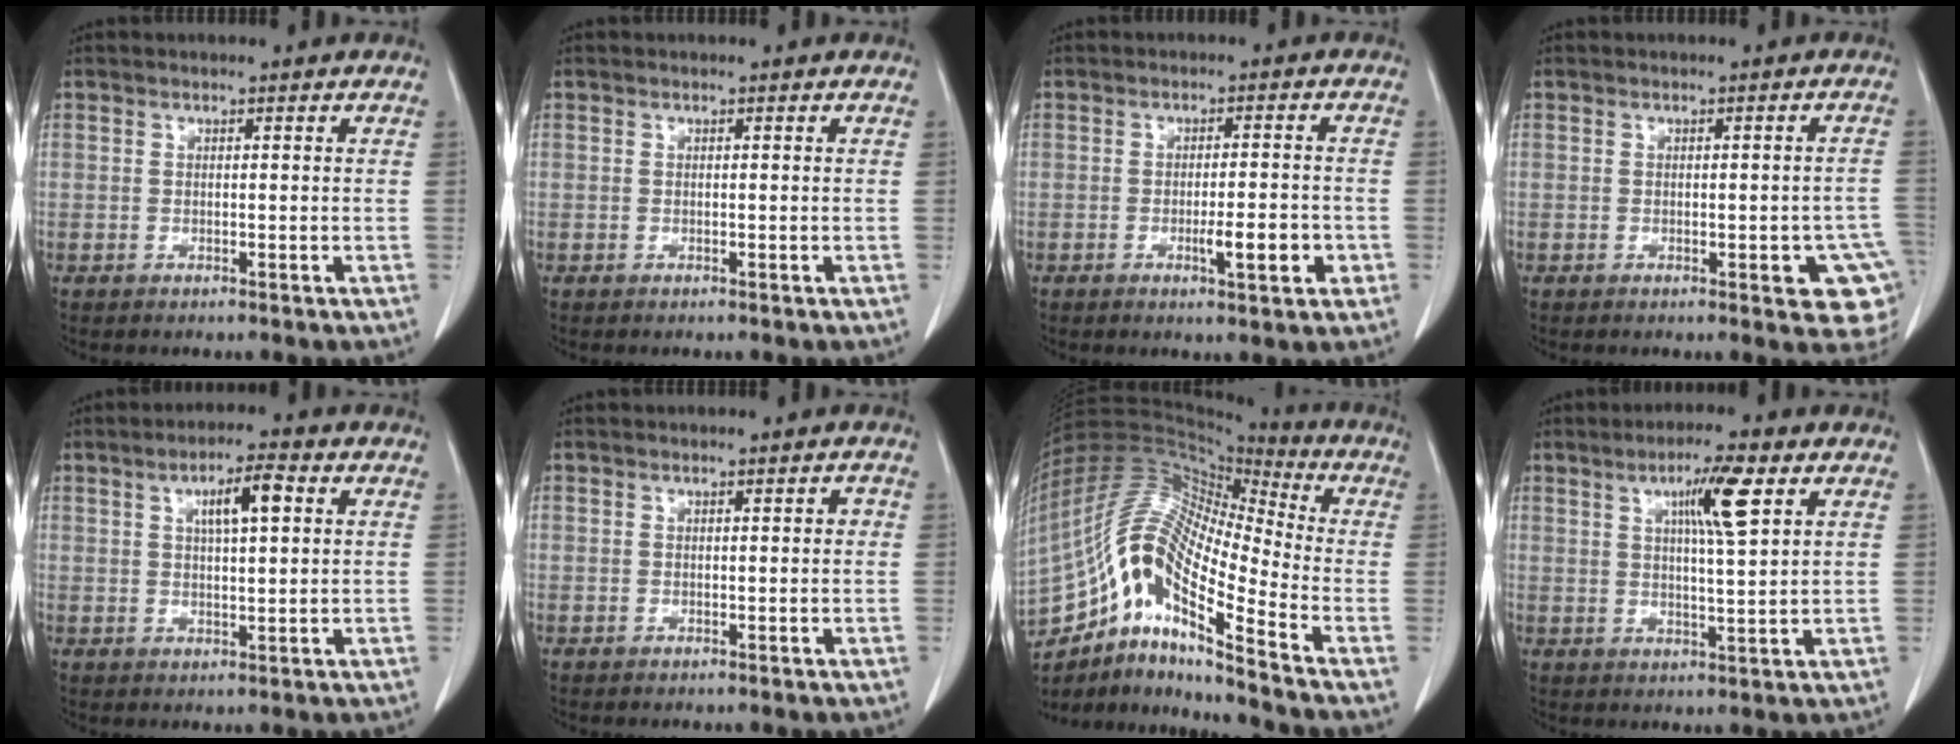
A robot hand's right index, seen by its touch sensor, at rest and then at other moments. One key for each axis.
{"total": 0.0}
{"total": 5.2, "fx": -1.9, "fy": 0.9, "fz": 4.8, "tx": -0.071, "ty": -0.001, "tz": -0.023}
{"total": 8.2, "fx": -3.2, "fy": 2.3, "fz": 7.2, "tx": -0.058, "ty": 0.006, "tz": -0.037}
{"total": 5.8, "fx": 2.0, "fy": 1.1, "fz": 5.3, "tx": -0.090, "ty": 0.007, "tz": 0.033}
{"total": 0.6, "fx": 0.1, "fy": 0.3, "fz": 0.5, "tx": -0.004, "ty": 0.003, "tz": 0.001}
{"total": 16.8, "fx": -9.7, "fy": 2.9, "fz": 13.4, "tx": -0.265, "ty": 0.021, "tz": -0.171}
{"total": 7.5, "fx": 3.2, "fy": 0.3, "fz": 6.8, "tx": -0.116, "ty": 0.004, "tz": 0.054}